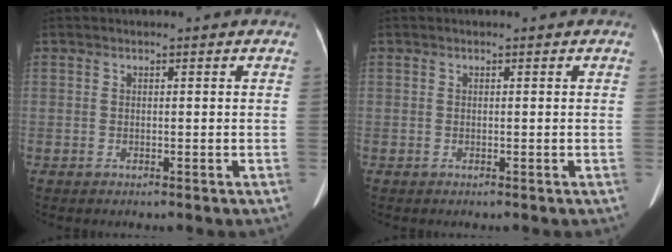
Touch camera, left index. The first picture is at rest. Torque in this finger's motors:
{"motor_torque": [0.00, 0.00, 0.00, 0.01]}